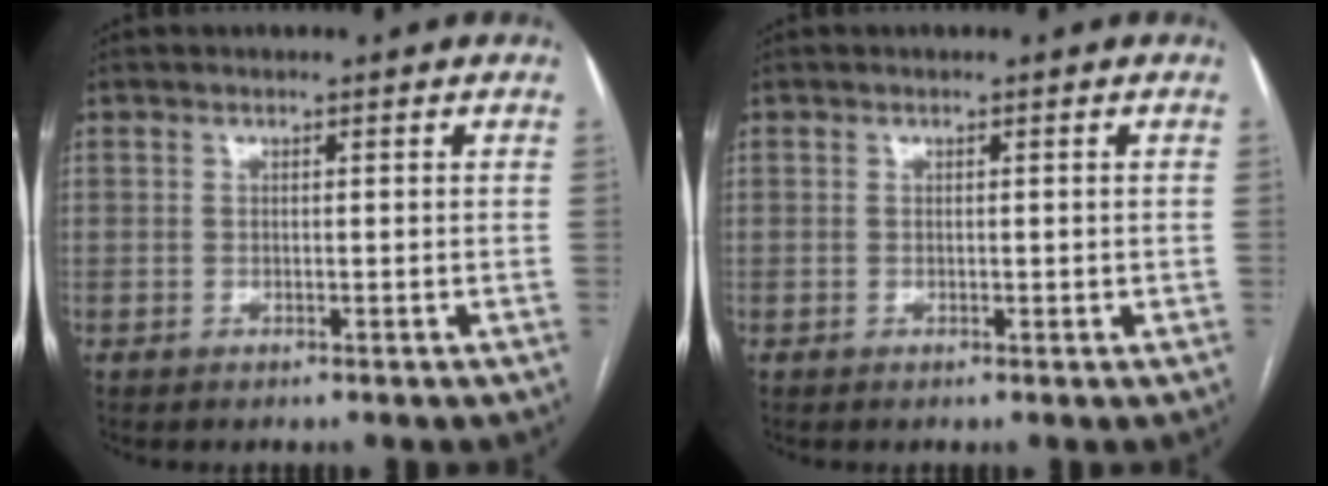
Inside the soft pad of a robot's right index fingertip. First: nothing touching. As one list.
[{"total": 0.8, "force": [0.0, 0.4, 0.6], "torque": [-0.010, 0.000, 0.002]}]